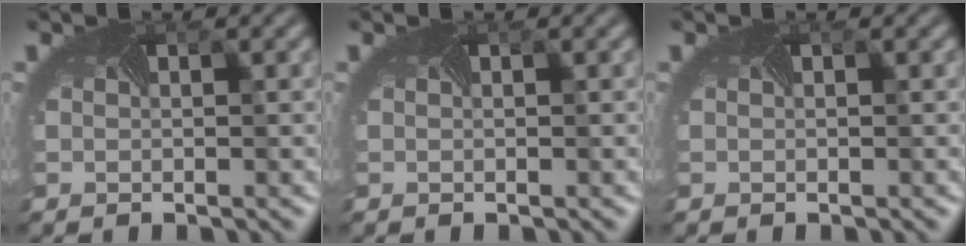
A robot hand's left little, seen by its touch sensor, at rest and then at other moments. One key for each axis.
{"total": 0.0}
{"total": 0.0}